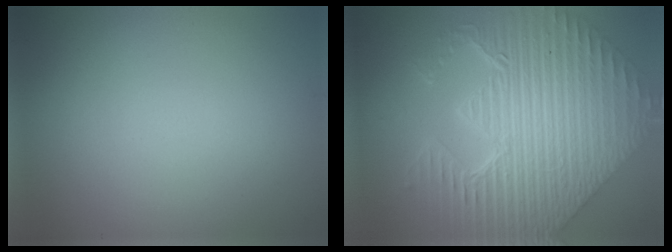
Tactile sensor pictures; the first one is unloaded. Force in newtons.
{"total": 11.6, "press": 7.8, "slide": 8.5}